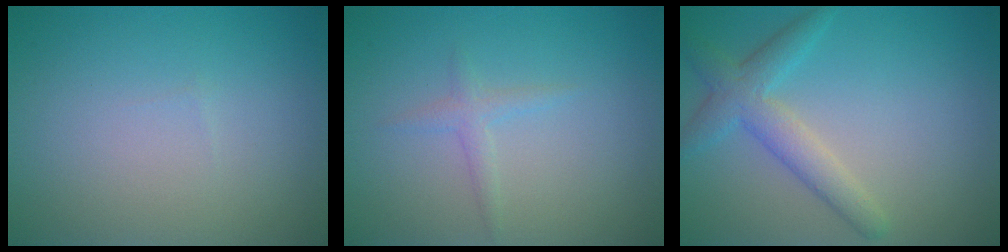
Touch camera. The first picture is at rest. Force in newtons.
{"total": 1.2, "press": 1.2, "slide": 0.1}
{"total": 3.5, "press": 3.5, "slide": 0.1}